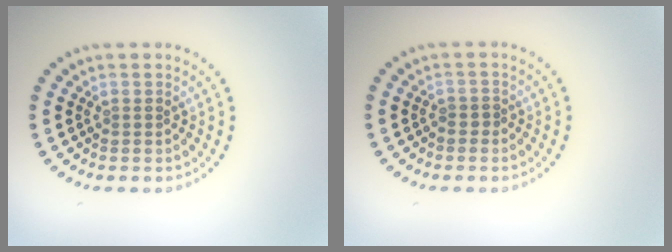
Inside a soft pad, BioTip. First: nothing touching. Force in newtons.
{"total": 0.6, "press": 0.4, "slide": 0.5}